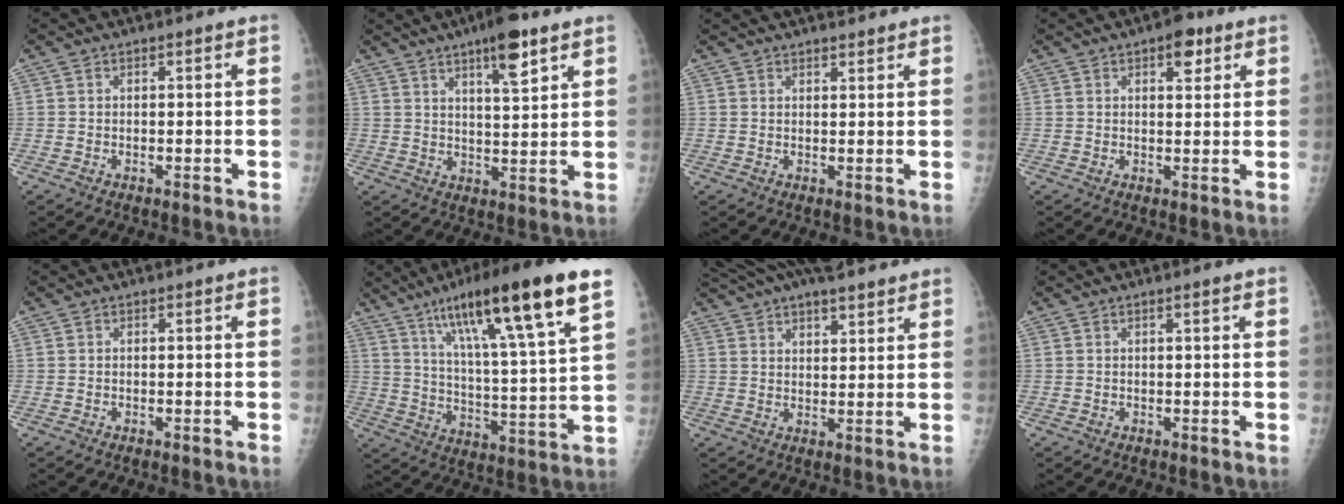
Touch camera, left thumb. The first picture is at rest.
{"total": 9.1, "force": [5.5, 2.1, 7.0], "torque": [-0.099, -0.027, 0.086]}
{"total": 5.3, "force": [4.4, 1.5, 2.5], "torque": [-0.014, 0.004, 0.066]}
{"total": 4.8, "force": [2.6, 2.3, 3.4], "torque": [-0.028, -0.009, 0.031]}
{"total": 0.0}
{"total": 23.0, "force": [13.3, 2.9, 18.5], "torque": [-0.287, -0.036, 0.217]}
{"total": 16.3, "force": [12.7, 5.5, 8.6], "torque": [-0.137, 0.006, 0.199]}
{"total": 1.0, "force": [0.5, -0.1, 0.8], "torque": [-0.015, 0.001, 0.008]}